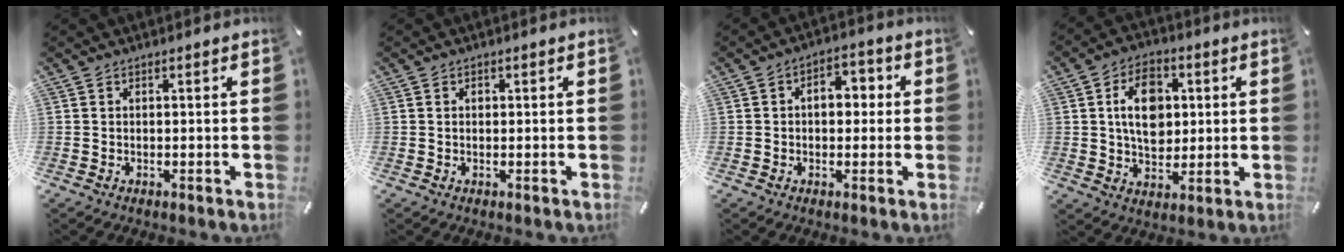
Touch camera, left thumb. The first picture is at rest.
{"total": 1.0, "force": [0.2, 0.7, 0.7], "torque": [-0.015, 0.002, 0.002]}
{"total": 6.2, "force": [0.0, 4.1, 4.6], "torque": [-0.057, 0.005, -0.009]}
{"total": 11.5, "force": [1.9, 8.4, 7.7], "torque": [-0.123, 0.008, 0.031]}